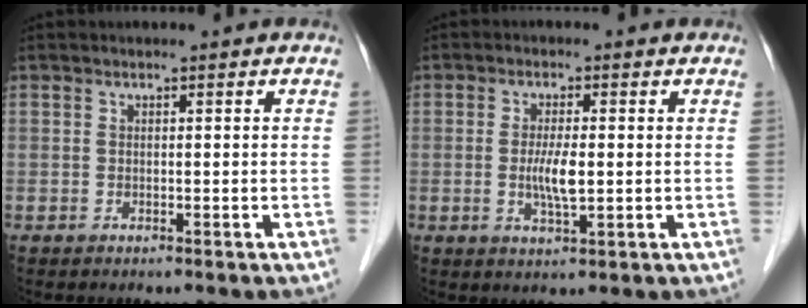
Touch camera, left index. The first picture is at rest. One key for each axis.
{"total": 4.2, "fx": -0.2, "fy": 0.8, "fz": 4.2, "tx": -0.085, "ty": -0.006, "tz": -0.003}